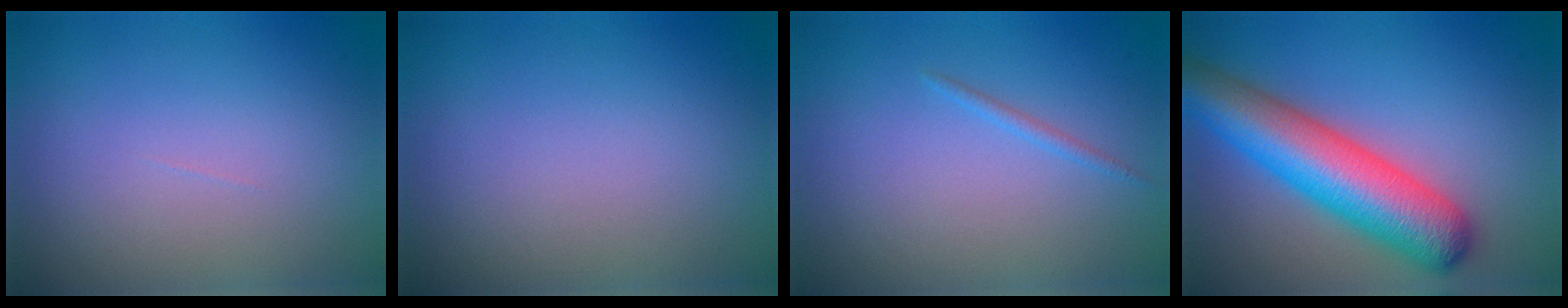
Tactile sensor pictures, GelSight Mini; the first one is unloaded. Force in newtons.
{"total": 0.0}
{"total": 0.8, "press": 0.8, "slide": 0.0}
{"total": 9.5, "press": 9.5, "slide": 0.4}